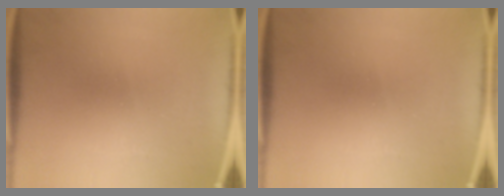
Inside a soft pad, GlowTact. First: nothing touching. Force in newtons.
{"total": 0.0}